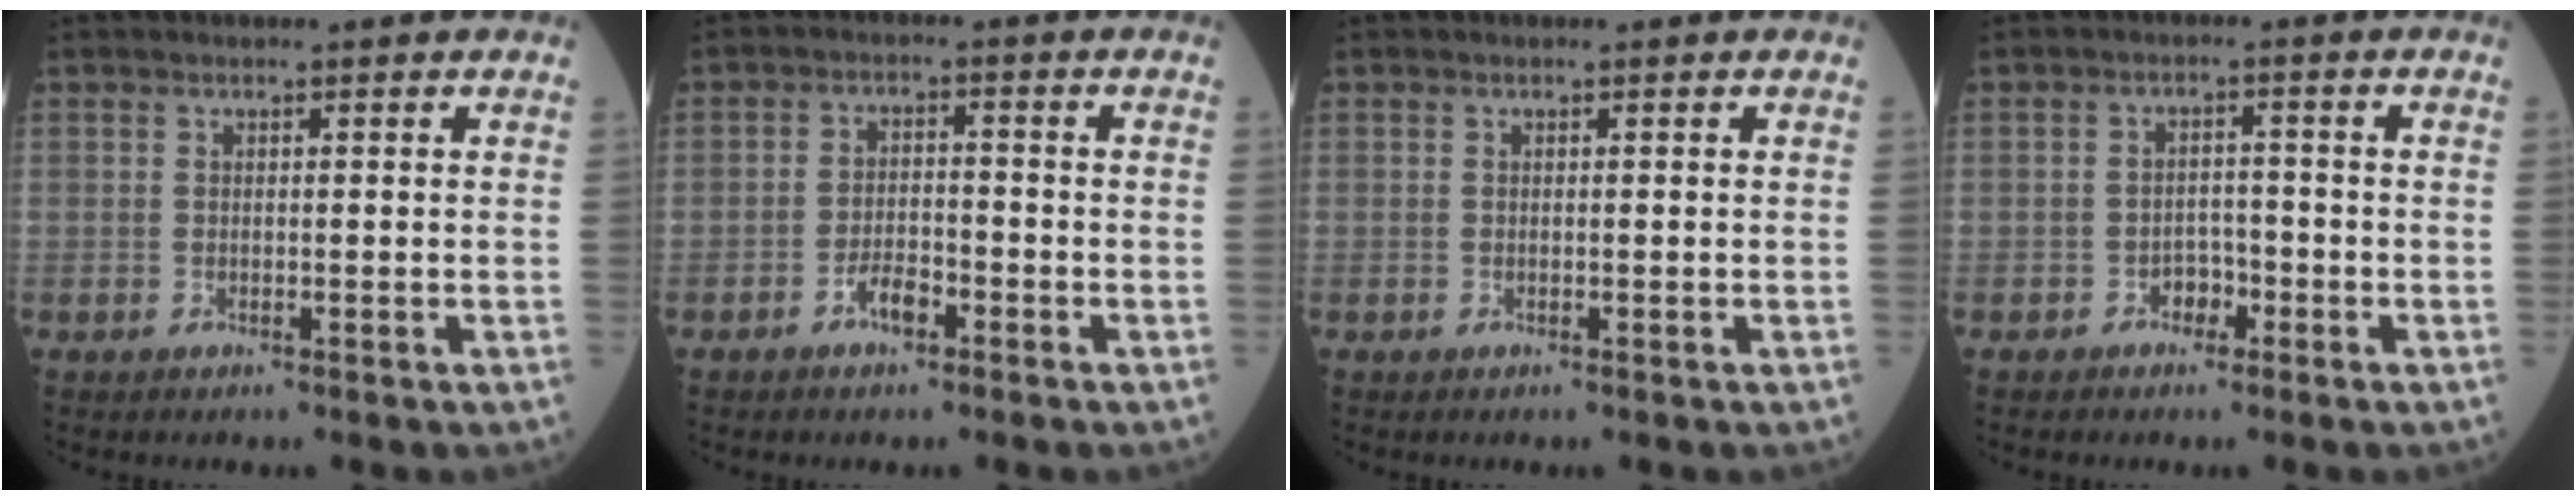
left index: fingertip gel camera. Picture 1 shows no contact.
{"total": 3.5, "force": [-2.2, 1.3, 2.3], "torque": [-0.044, 0.005, -0.042]}
{"total": 0.0}
{"total": 2.6, "force": [-1.6, 1.6, 1.2], "torque": [-0.015, 0.007, -0.028]}